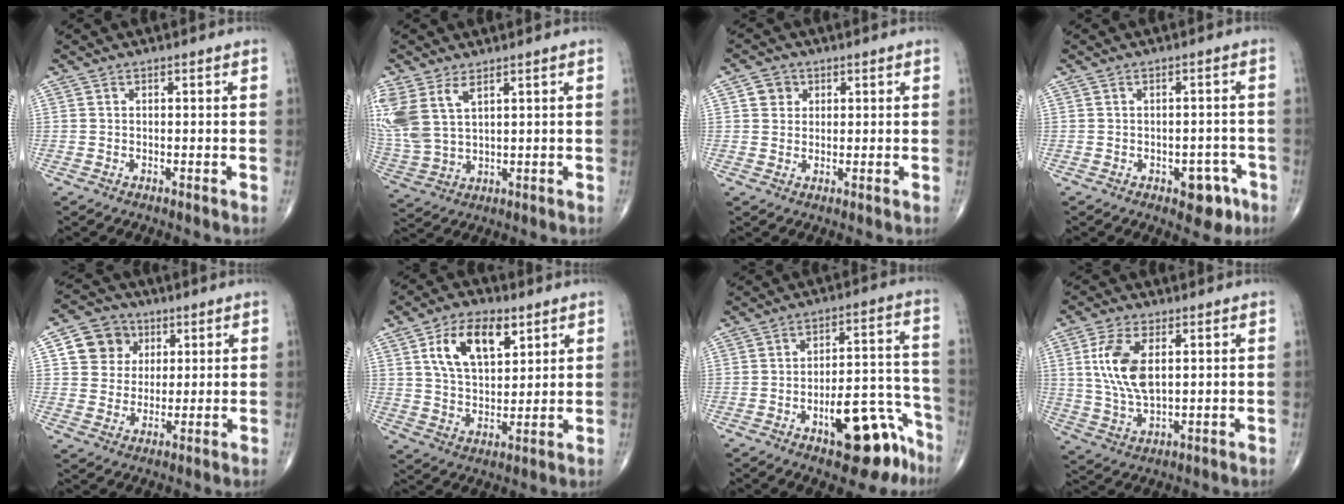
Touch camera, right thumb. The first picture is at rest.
{"total": 12.3, "force": [5.4, 6.7, 8.7], "torque": [-0.218, -0.012, 0.121]}
{"total": 3.3, "force": [1.1, 3.0, 1.0], "torque": [0.000, -0.002, 0.015]}
{"total": 5.5, "force": [-2.7, 3.2, 3.6], "torque": [-0.019, 0.019, -0.028]}
{"total": 9.3, "force": [3.2, 8.2, 2.8], "torque": [-0.015, -0.005, 0.052]}
{"total": 12.8, "force": [5.6, 7.1, 9.1], "torque": [-0.137, -0.016, 0.105]}
{"total": 15.2, "force": [-8.4, 6.1, 11.1], "torque": [-0.115, 0.081, -0.110]}
{"total": 10.8, "force": [2.6, 5.5, 8.9], "torque": [-0.181, -0.010, 0.055]}